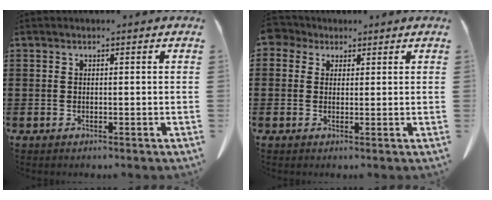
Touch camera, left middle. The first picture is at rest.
{"total": 2.3, "force": [1.5, 1.6, 0.7], "torque": [-0.023, 0.007, 0.028]}